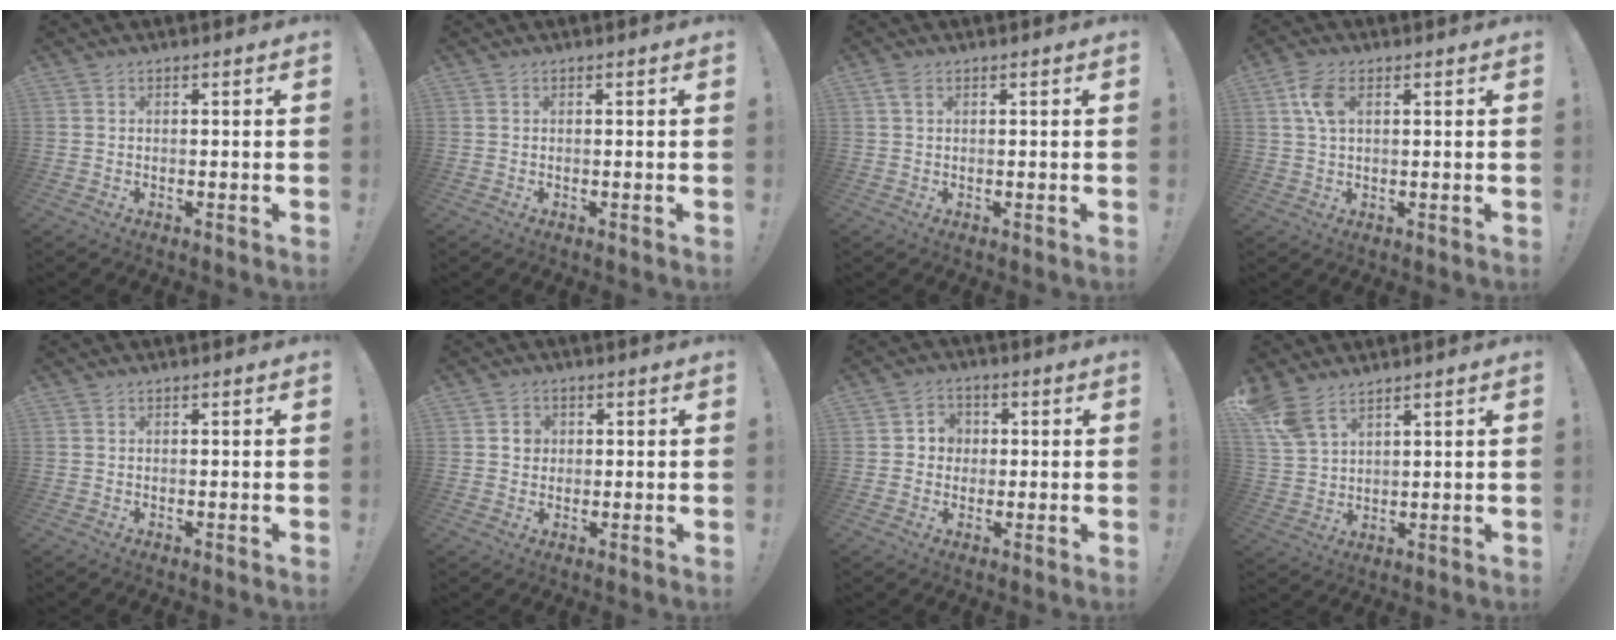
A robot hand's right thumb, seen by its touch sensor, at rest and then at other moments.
{"total": 0.0}
{"total": 2.0, "force": [0.9, 1.1, 1.5], "torque": [-0.025, 0.000, 0.015]}
{"total": 6.1, "force": [2.0, 3.3, 4.8], "torque": [-0.095, 0.001, 0.035]}
{"total": 0.0}
{"total": 3.2, "force": [0.5, 3.1, 0.9], "torque": [-0.002, -0.001, 0.004]}
{"total": 5.1, "force": [0.0, 4.9, 1.4], "torque": [-0.024, 0.008, 0.001]}
{"total": 7.6, "force": [5.7, 3.4, 3.7], "torque": [-0.073, -0.025, 0.114]}